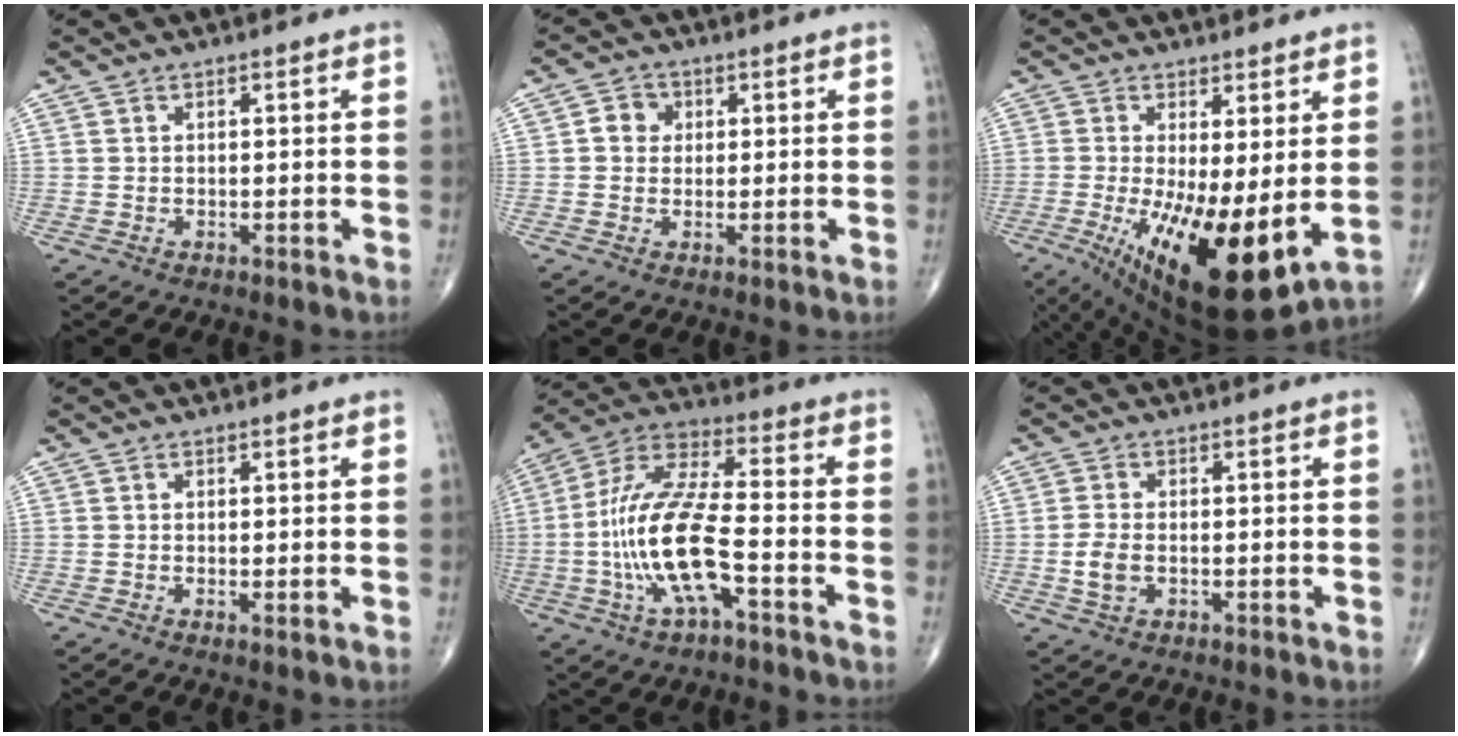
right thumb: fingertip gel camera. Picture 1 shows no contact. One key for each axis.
{"total": 3.6, "fx": 0.6, "fy": 3.2, "fz": 1.4, "tx": -0.001, "ty": 0.005, "tz": 0.004}
{"total": 17.4, "fx": -2.5, "fy": 5.9, "fz": 16.2, "tx": -0.270, "ty": -0.034, "tz": -0.017}
{"total": 0.7, "fx": -0.1, "fy": 0.1, "fz": 0.7, "tx": -0.016, "ty": -0.004, "tz": -0.002}
{"total": 16.4, "fx": -4.4, "fy": 5.2, "fz": 14.9, "tx": -0.313, "ty": 0.041, "tz": -0.084}
{"total": 3.8, "fx": -0.7, "fy": 2.3, "fz": 3.0, "tx": -0.064, "ty": 0.004, "tz": -0.014}